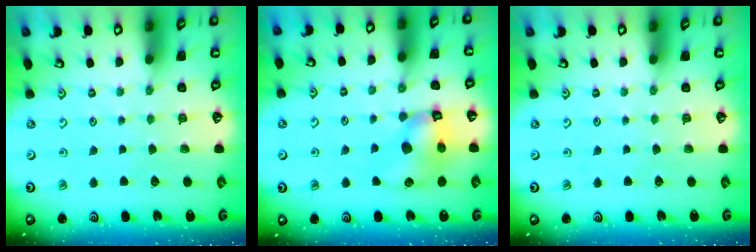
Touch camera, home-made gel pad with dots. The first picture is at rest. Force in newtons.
{"total": 10.8, "press": 10.7, "slide": 1.5}
{"total": 0.0}